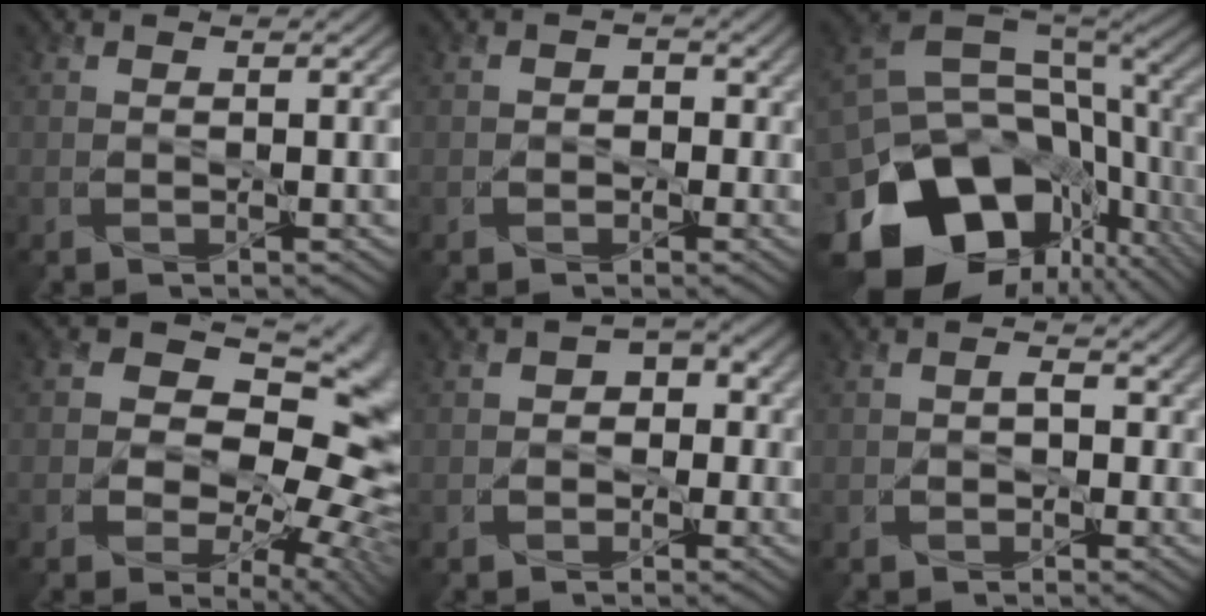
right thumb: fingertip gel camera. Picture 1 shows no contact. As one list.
[{"total": 2.7, "force": [-0.7, 2.4, 0.9], "torque": [-0.011, 0.010, -0.014]}, {"total": 19.5, "force": [-7.8, 13.4, 11.9], "torque": [-0.254, -0.030, -0.108]}, {"total": 15.2, "force": [1.2, 10.3, 11.1], "torque": [-0.155, -0.004, 0.045]}, {"total": 4.2, "force": [-0.6, 3.6, 2.0], "torque": [-0.018, 0.012, -0.015]}, {"total": 3.0, "force": [-0.5, 2.3, 1.8], "torque": [-0.021, 0.000, -0.002]}]